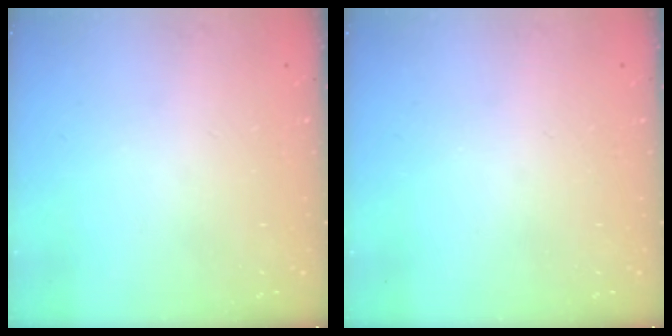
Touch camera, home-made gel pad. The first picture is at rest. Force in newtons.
{"total": 0.0}